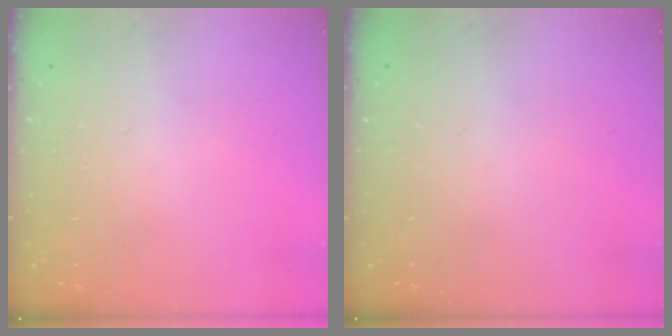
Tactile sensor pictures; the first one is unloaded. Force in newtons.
{"total": 0.0}